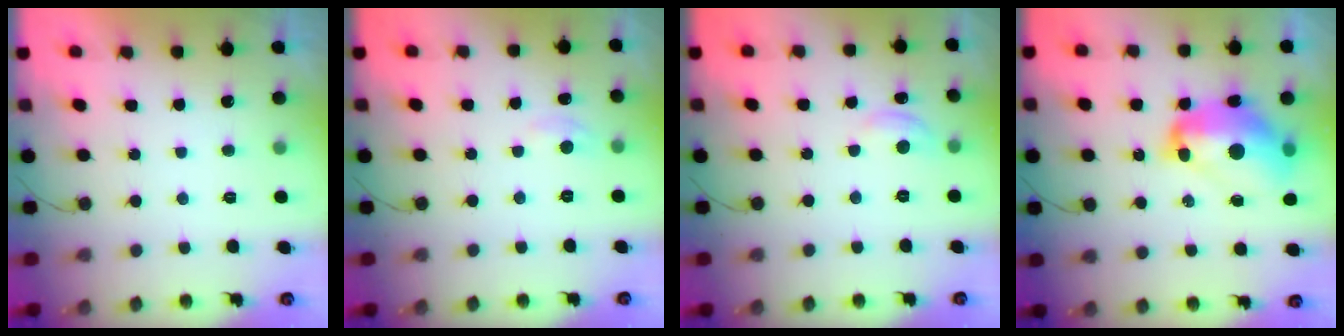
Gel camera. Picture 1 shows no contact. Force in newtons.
{"total": 2.6, "press": 2.6, "slide": 0.3}
{"total": 5.0, "press": 5.0, "slide": 0.2}
{"total": 16.7, "press": 16.6, "slide": 1.8}